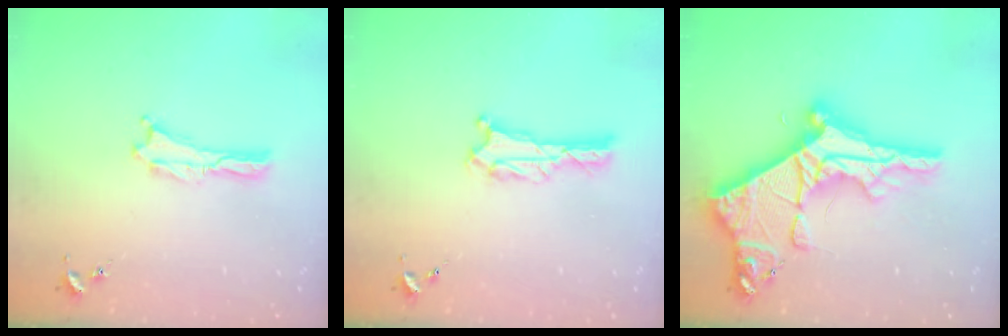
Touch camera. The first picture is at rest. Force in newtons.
{"total": 0.7, "press": 0.7, "slide": 0.1}
{"total": 12.9, "press": 12.9, "slide": 1.3}